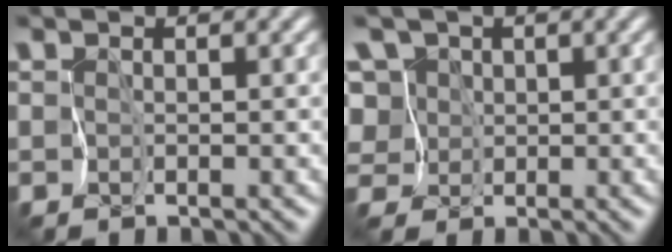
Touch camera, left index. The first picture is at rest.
{"total": 6.8, "force": [1.8, 5.8, 3.0], "torque": [-0.053, 0.032, -0.003]}